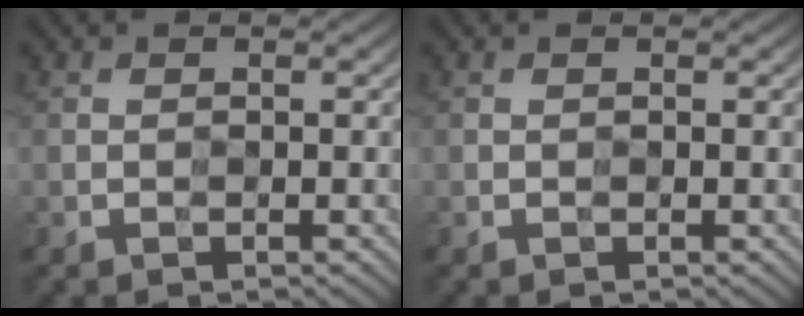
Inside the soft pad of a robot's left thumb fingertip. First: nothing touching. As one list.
[{"total": 0.0}]